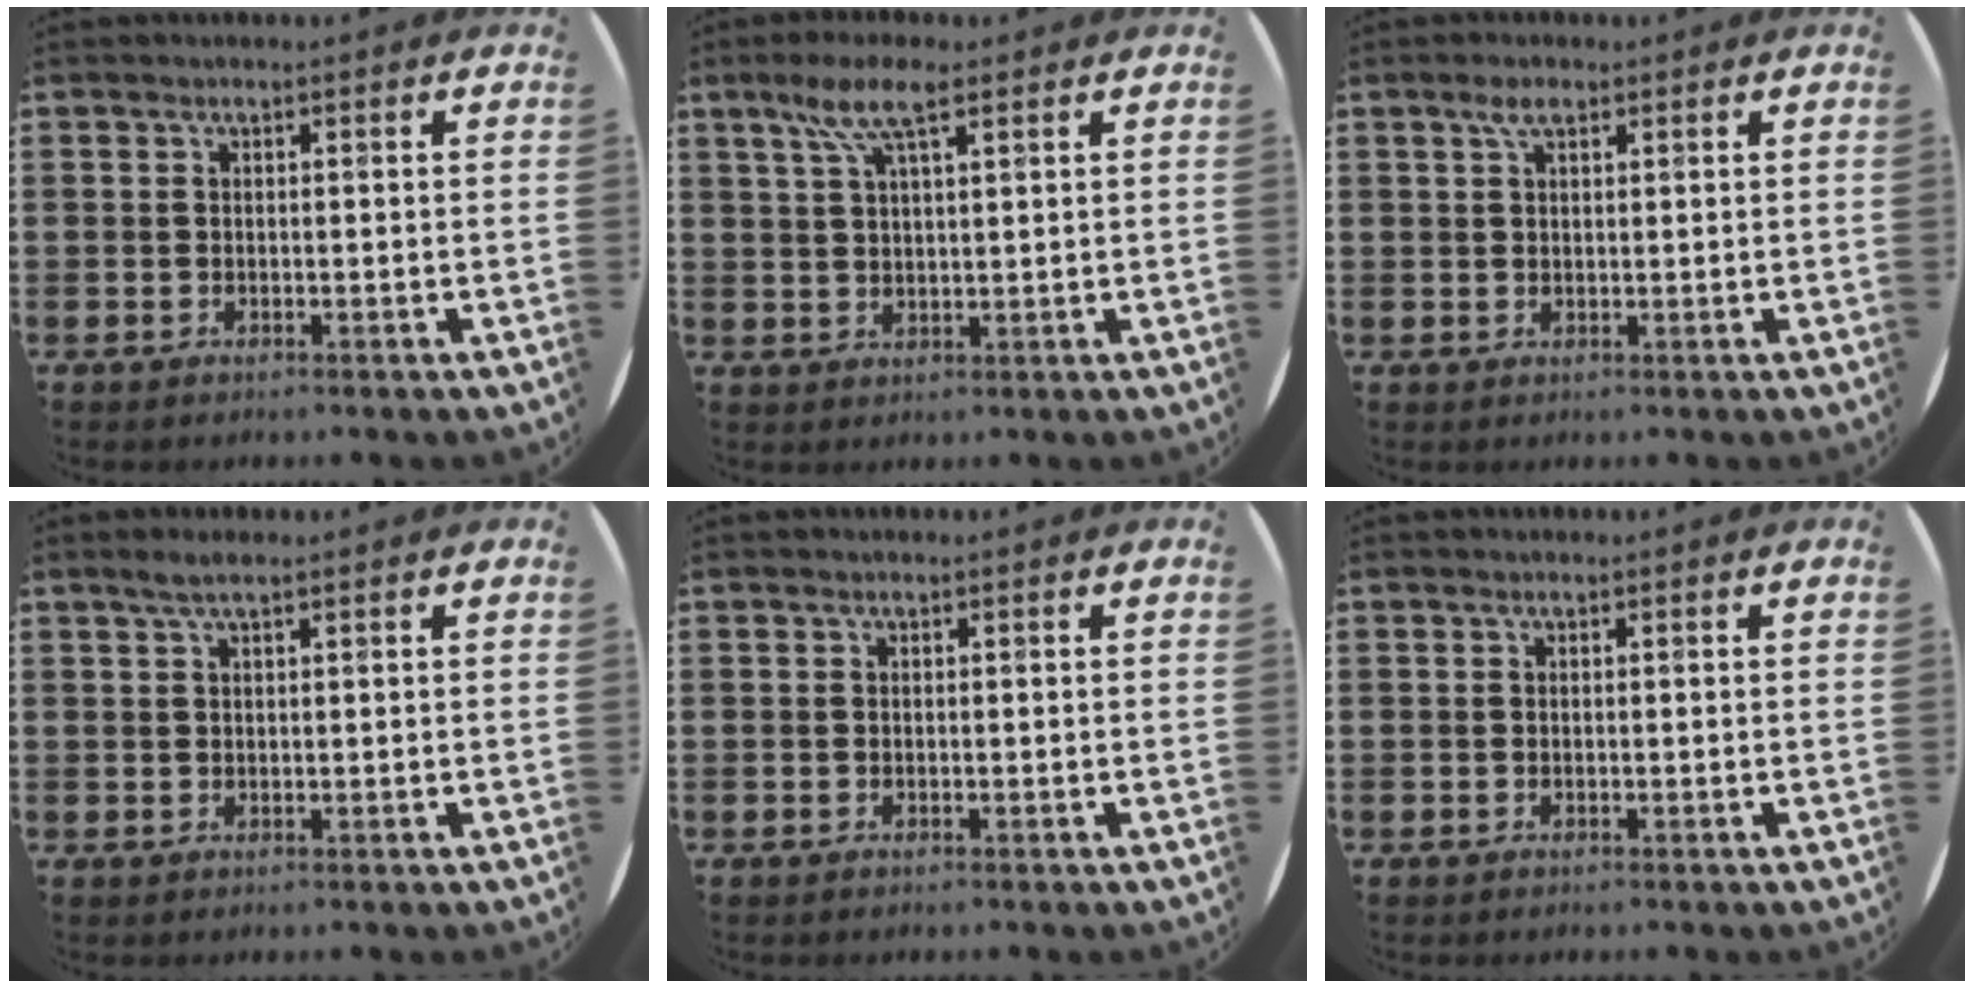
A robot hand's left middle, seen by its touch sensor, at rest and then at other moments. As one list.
[{"total": 6.3, "force": [3.7, 1.6, 4.8], "torque": [-0.103, 0.011, 0.064]}, {"total": 2.3, "force": [1.5, 0.9, 1.6], "torque": [-0.026, 0.004, 0.024]}, {"total": 1.8, "force": [1.2, 0.1, 1.3], "torque": [-0.026, 0.003, 0.021]}, {"total": 0.0}, {"total": 0.0}]